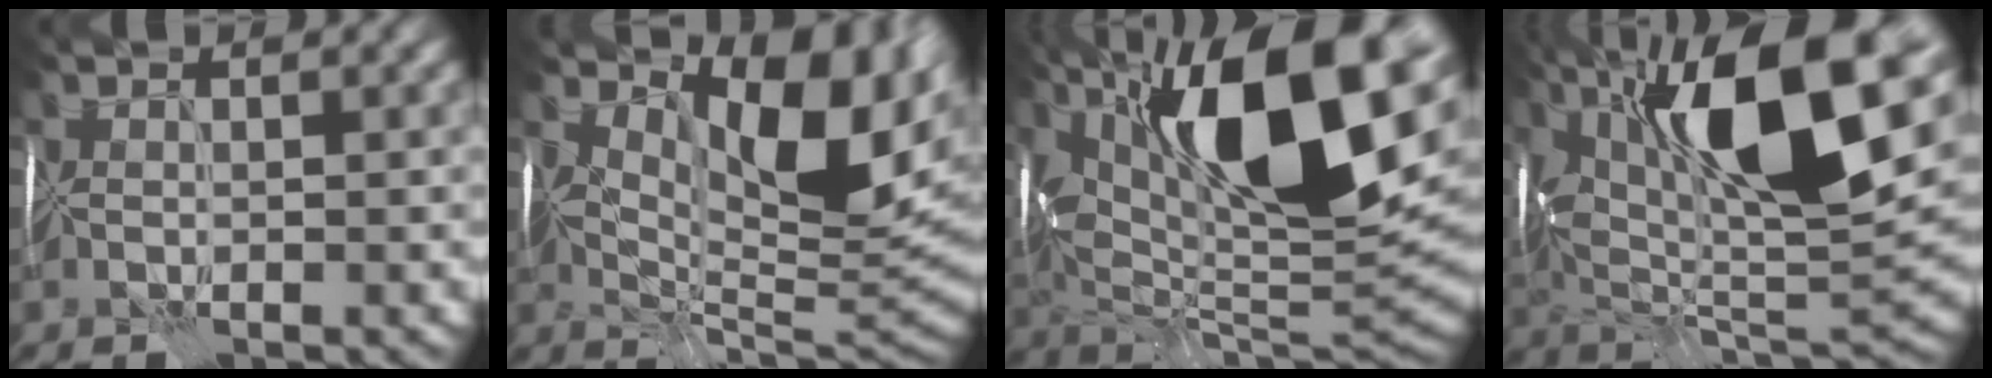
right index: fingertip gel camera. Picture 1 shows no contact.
{"total": 12.3, "force": [4.3, 5.3, 10.2], "torque": [-0.163, -0.006, 0.079]}
{"total": 19.3, "force": [6.8, 8.0, 16.2], "torque": [-0.266, 0.023, 0.119]}
{"total": 17.5, "force": [6.3, 6.8, 14.9], "torque": [-0.259, 0.006, 0.104]}